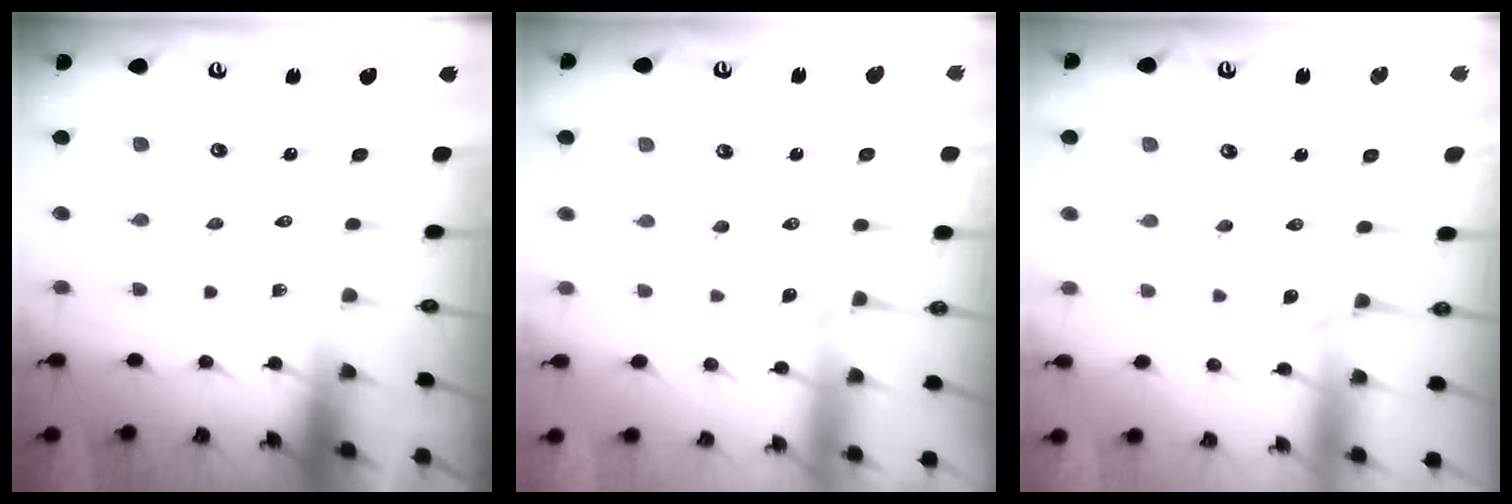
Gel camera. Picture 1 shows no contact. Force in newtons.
{"total": 0.9, "press": 0.9, "slide": 0.1}
{"total": 0.9, "press": 0.8, "slide": 0.2}